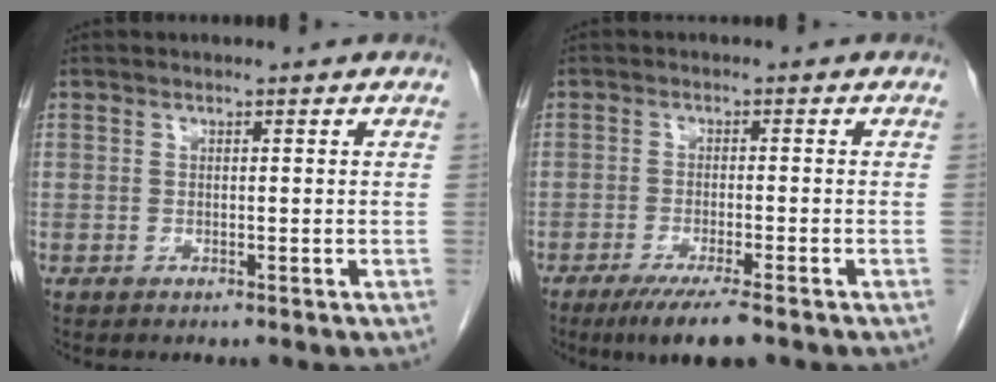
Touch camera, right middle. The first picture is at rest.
{"total": 6.6, "force": [-4.6, 0.3, 4.8], "torque": [-0.081, -0.019, -0.072]}